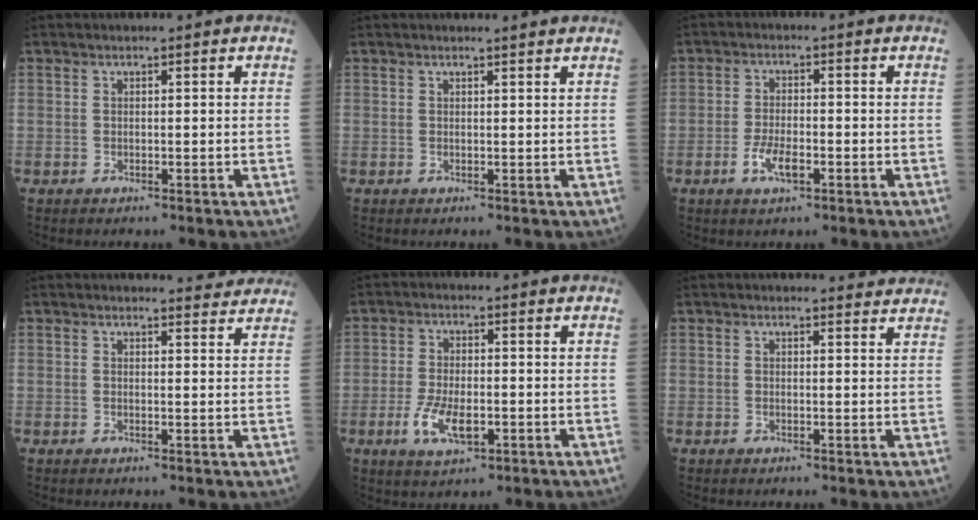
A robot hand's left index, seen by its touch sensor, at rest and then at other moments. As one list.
[{"total": 1.8, "force": [1.7, -0.4, 0.4], "torque": [-0.012, -0.004, 0.019]}, {"total": 4.1, "force": [-1.9, 1.4, 3.4], "torque": [-0.070, 0.000, -0.035]}, {"total": 4.3, "force": [4.2, 0.4, 0.4], "torque": [-0.005, -0.005, 0.036]}, {"total": 6.2, "force": [-2.2, 2.5, 5.2], "torque": [-0.107, -0.006, -0.034]}, {"total": 2.9, "force": [2.9, 0.3, 0.1], "torque": [-0.004, -0.005, 0.022]}]